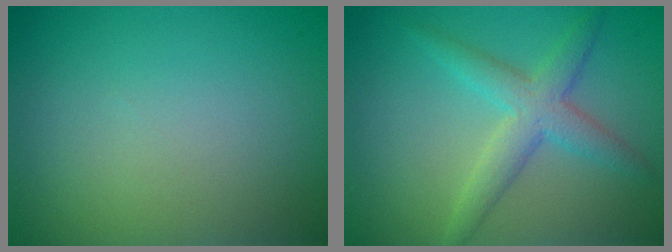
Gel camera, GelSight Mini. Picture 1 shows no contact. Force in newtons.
{"total": 3.8, "press": 3.8, "slide": 0.1}